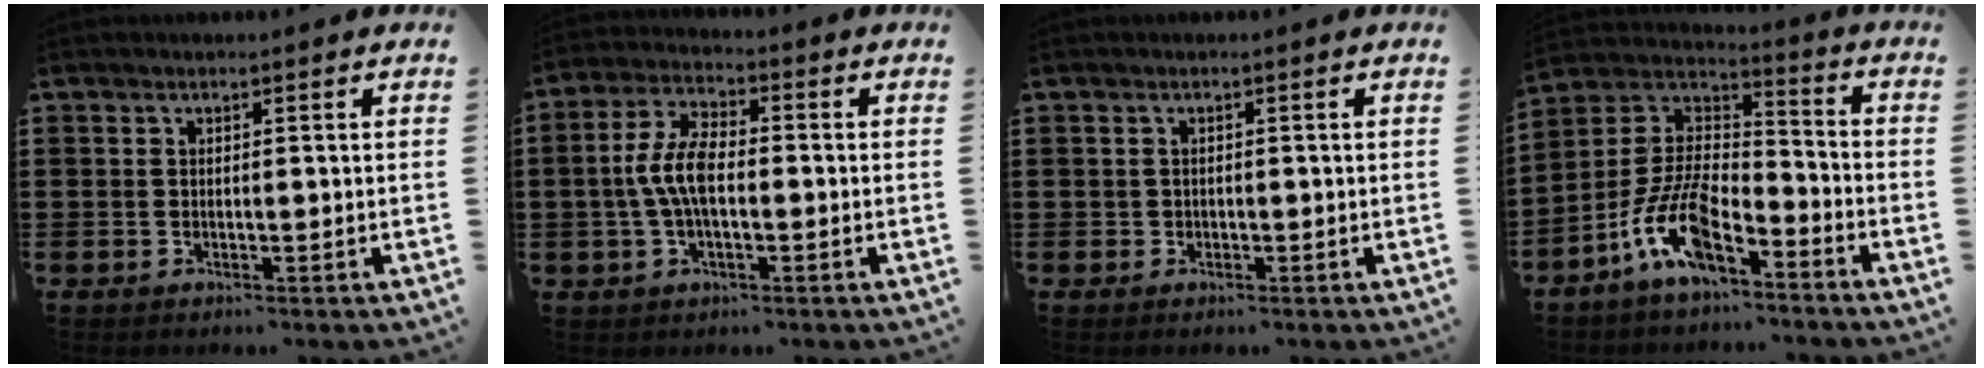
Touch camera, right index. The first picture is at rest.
{"total": 7.1, "force": [-0.7, 3.2, 6.3], "torque": [-0.149, -0.002, -0.021]}
{"total": 0.5, "force": [0.0, 0.5, 0.2], "torque": [-0.005, 0.000, 0.001]}
{"total": 10.8, "force": [-6.9, 3.8, 7.4], "torque": [-0.173, -0.001, -0.135]}